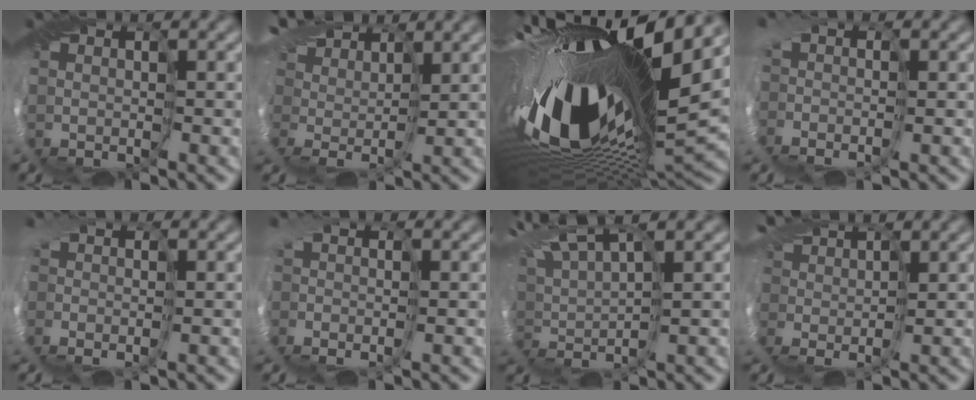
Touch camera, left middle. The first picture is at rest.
{"total": 6.5, "force": [5.4, 2.7, 2.6], "torque": [-0.063, 0.023, 0.088]}
{"total": 18.2, "force": [1.1, 6.2, 17.1], "torque": [-0.313, -0.054, 0.027]}
{"total": 1.8, "force": [-0.5, 1.0, 1.4], "torque": [-0.027, 0.006, -0.019]}
{"total": 2.3, "force": [-0.7, 1.5, 1.6], "torque": [-0.023, 0.001, -0.019]}
{"total": 2.3, "force": [-0.8, 1.4, 1.7], "torque": [-0.029, 0.005, -0.021]}
{"total": 5.4, "force": [4.3, 0.8, 3.1], "torque": [-0.073, 0.029, 0.068]}
{"total": 1.9, "force": [1.6, 0.7, 0.7], "torque": [-0.023, 0.019, 0.026]}